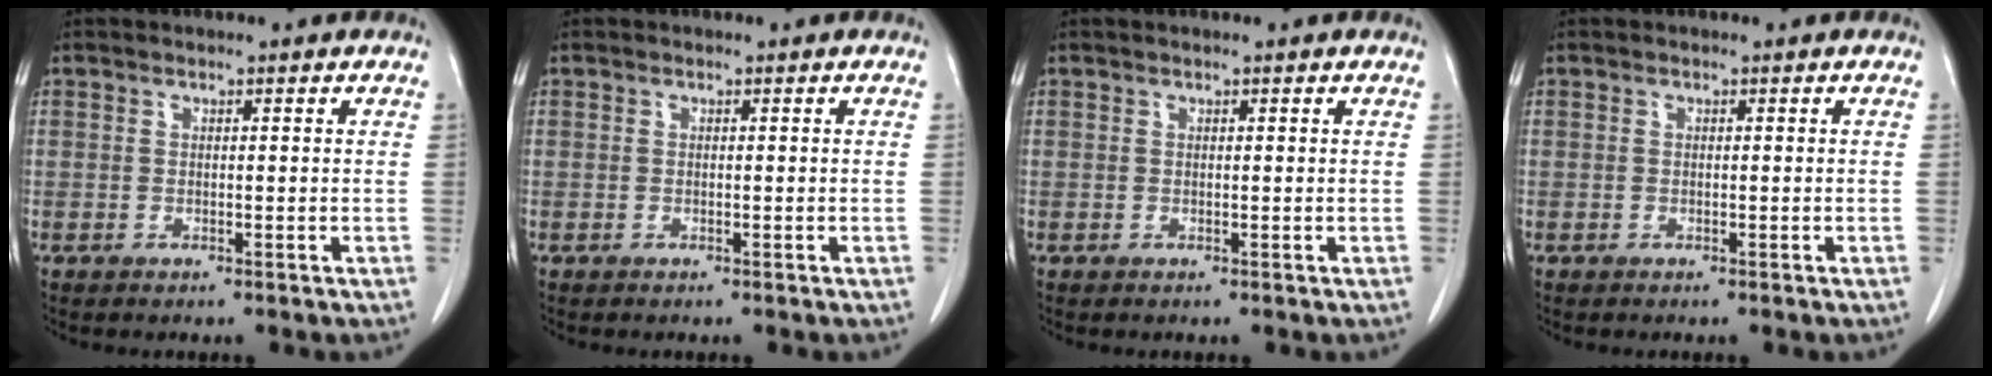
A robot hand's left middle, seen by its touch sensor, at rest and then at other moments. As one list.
[{"total": 0.0}, {"total": 0.8, "force": [0.6, 0.0, 0.5], "torque": [-0.006, 0.009, 0.010]}, {"total": 0.0}]